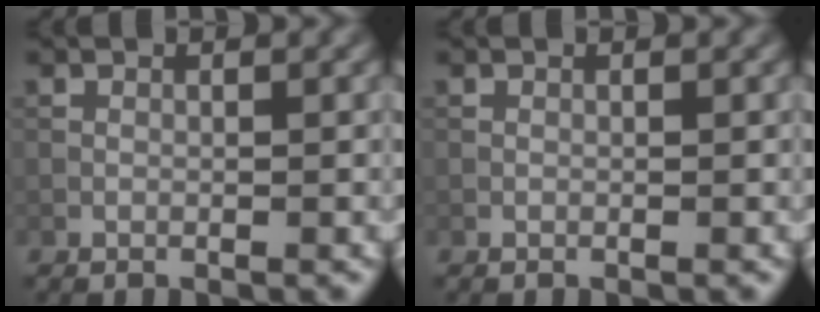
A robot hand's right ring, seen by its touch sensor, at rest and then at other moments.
{"total": 0.0}